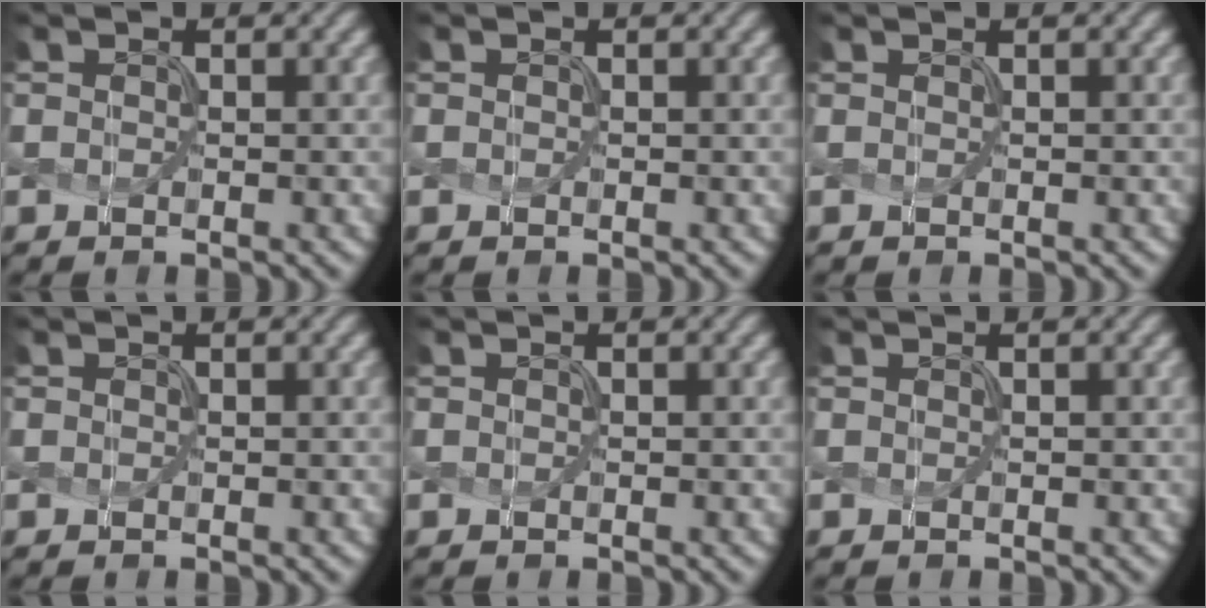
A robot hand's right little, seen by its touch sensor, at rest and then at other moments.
{"total": 0.0}
{"total": 0.0}
{"total": 0.0}
{"total": 0.0}
{"total": 0.0}